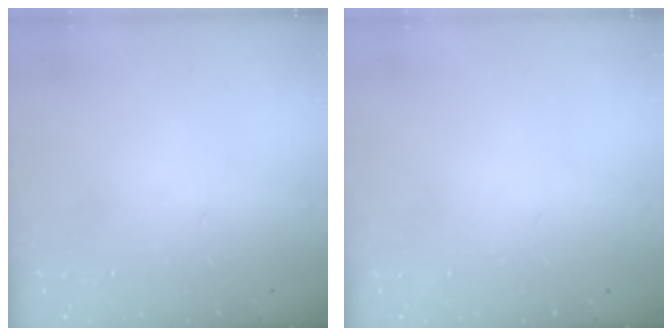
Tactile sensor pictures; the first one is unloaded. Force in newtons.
{"total": 0.0}